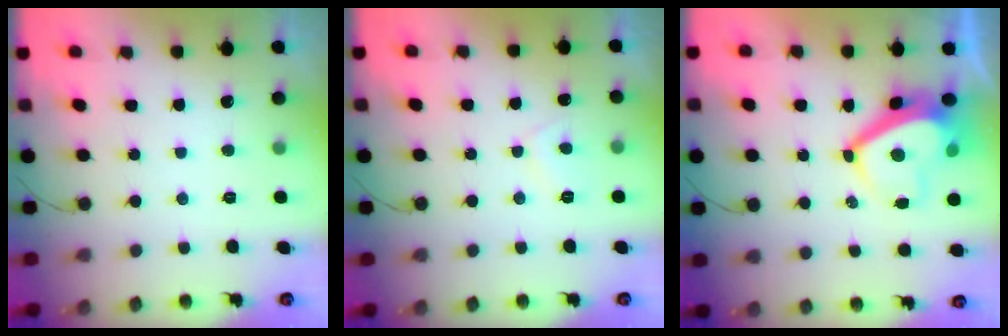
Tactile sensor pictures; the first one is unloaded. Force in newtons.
{"total": 2.6, "press": 2.5, "slide": 0.8}
{"total": 6.8, "press": 6.8, "slide": 1.1}